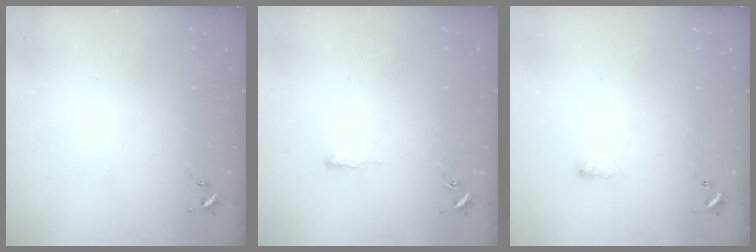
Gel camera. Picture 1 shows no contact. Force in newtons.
{"total": 2.4, "press": 2.4, "slide": 0.4}
{"total": 2.3, "press": 2.2, "slide": 0.8}